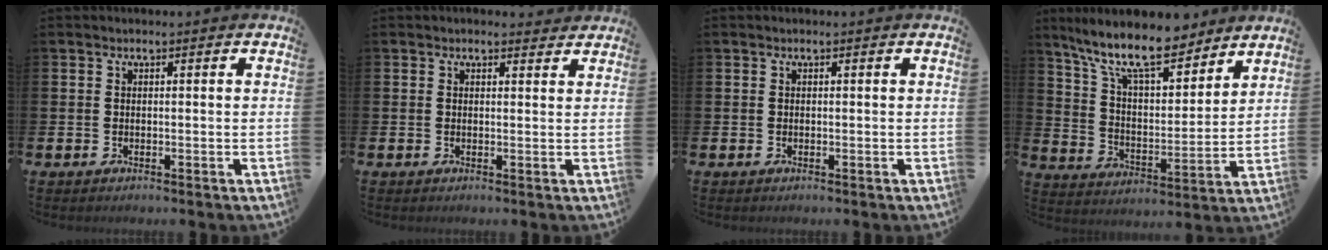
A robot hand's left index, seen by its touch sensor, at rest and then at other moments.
{"total": 1.1, "force": [1.0, 0.4, 0.2], "torque": [0.003, 0.001, 0.017]}
{"total": 0.0}
{"total": 12.0, "force": [10.1, 3.1, 5.6], "torque": [-0.137, -0.055, 0.178]}